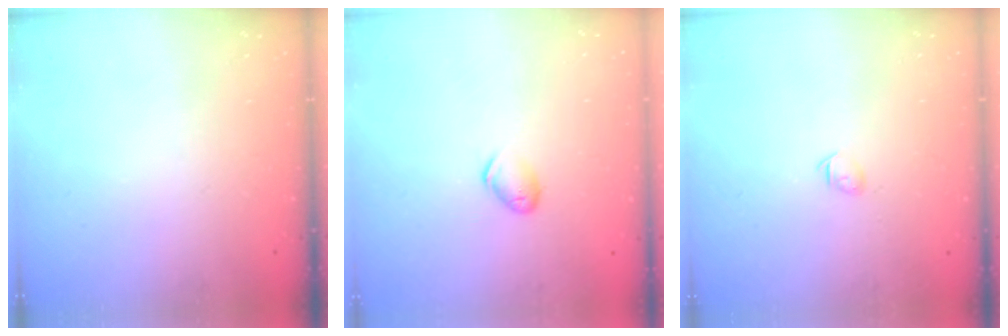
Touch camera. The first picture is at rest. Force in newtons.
{"total": 5.6, "press": 5.5, "slide": 1.0}
{"total": 3.4, "press": 3.3, "slide": 0.8}